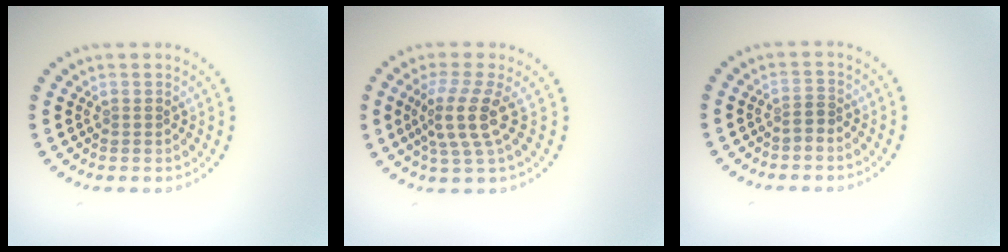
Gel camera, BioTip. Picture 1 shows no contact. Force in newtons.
{"total": 3.8, "press": 2.9, "slide": 2.4}
{"total": 0.8, "press": 0.5, "slide": 0.6}